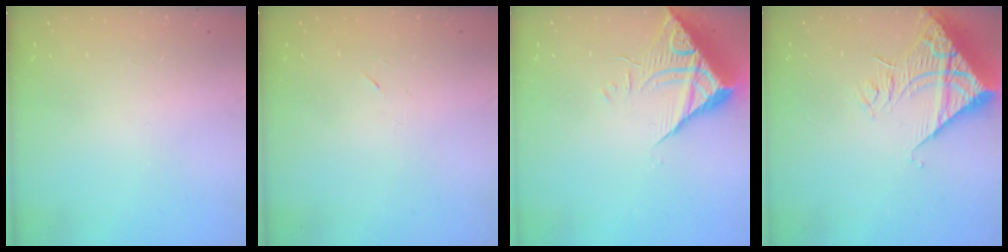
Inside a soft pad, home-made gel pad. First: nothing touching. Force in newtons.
{"total": 2.2, "press": 1.9, "slide": 1.2}
{"total": 10.5, "press": 10.4, "slide": 1.0}
{"total": 15.4, "press": 15.2, "slide": 1.8}